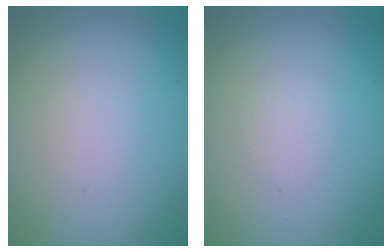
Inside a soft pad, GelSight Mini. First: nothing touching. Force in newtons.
{"total": 0.6, "press": 0.6, "slide": 0.1}